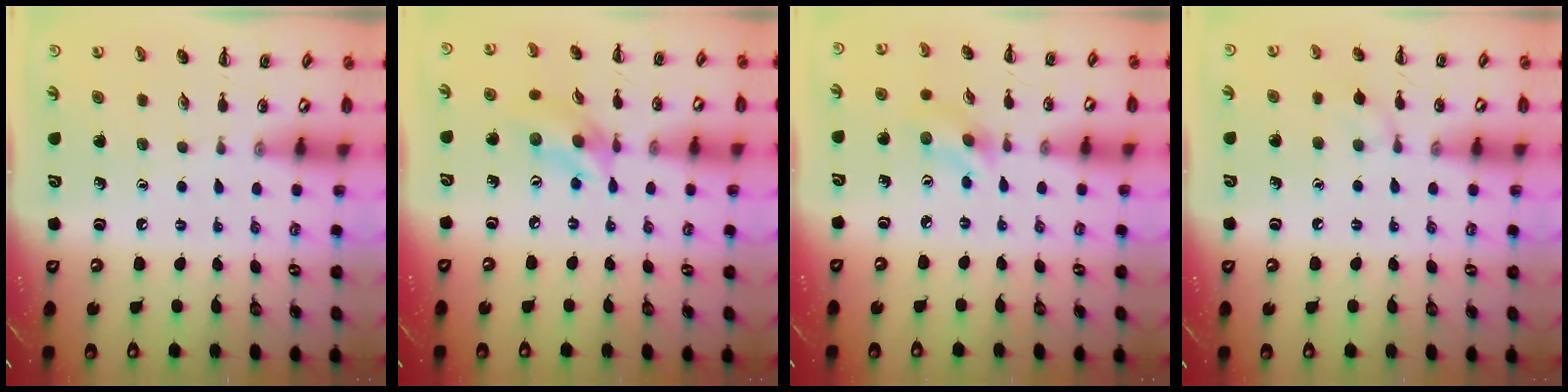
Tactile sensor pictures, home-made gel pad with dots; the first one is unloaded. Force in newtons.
{"total": 8.8, "press": 8.7, "slide": 1.4}
{"total": 3.3, "press": 3.2, "slide": 0.7}
{"total": 6.3, "press": 5.9, "slide": 2.0}